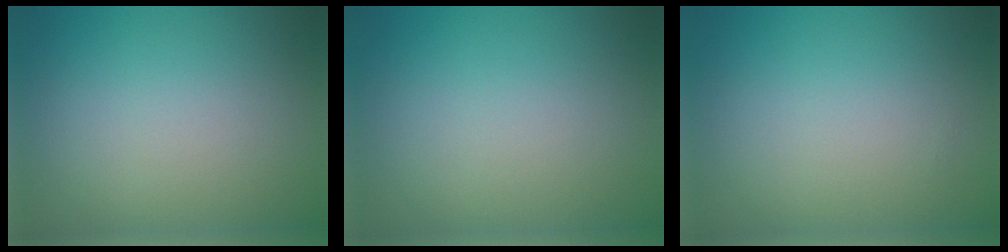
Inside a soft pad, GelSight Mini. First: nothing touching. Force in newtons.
{"total": 0.0}
{"total": 0.0}